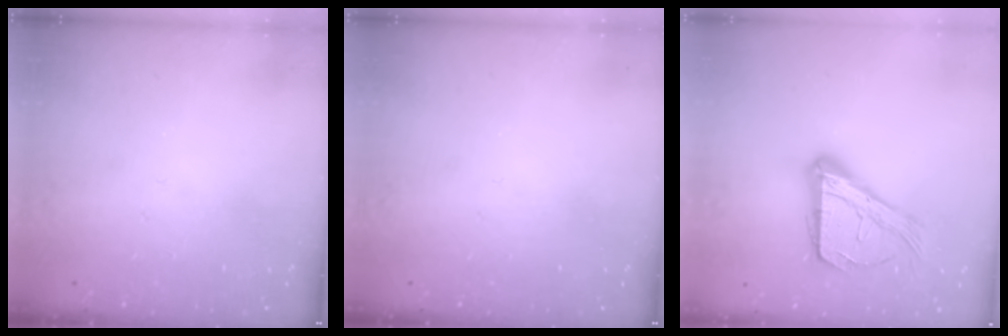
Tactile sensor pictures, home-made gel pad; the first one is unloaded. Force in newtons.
{"total": 0.0}
{"total": 17.3, "press": 17.2, "slide": 1.0}